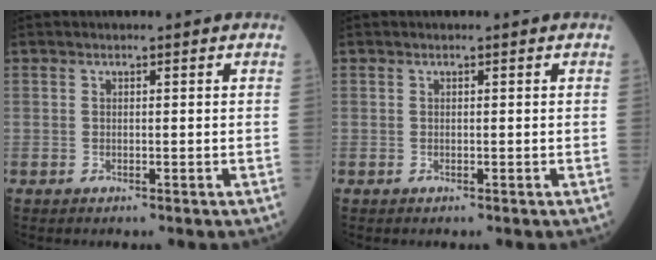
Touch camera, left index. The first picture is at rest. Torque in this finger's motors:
{"motor_torque": [0.00, 0.00, -0.01, 0.00]}